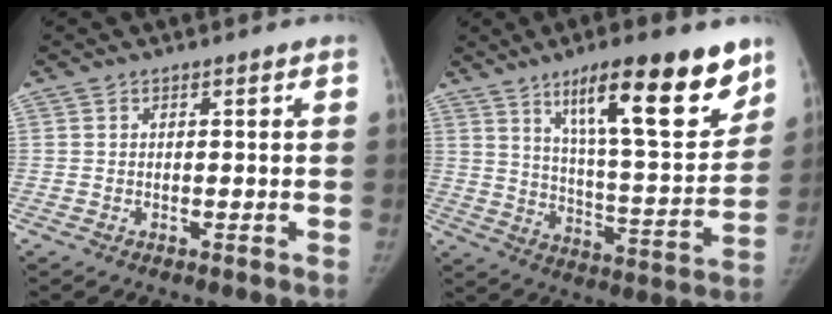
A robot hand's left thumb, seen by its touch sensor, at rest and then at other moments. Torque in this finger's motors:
{"motor_torque": [0.48, 0.58, 1.39, -1.38, 0.12]}